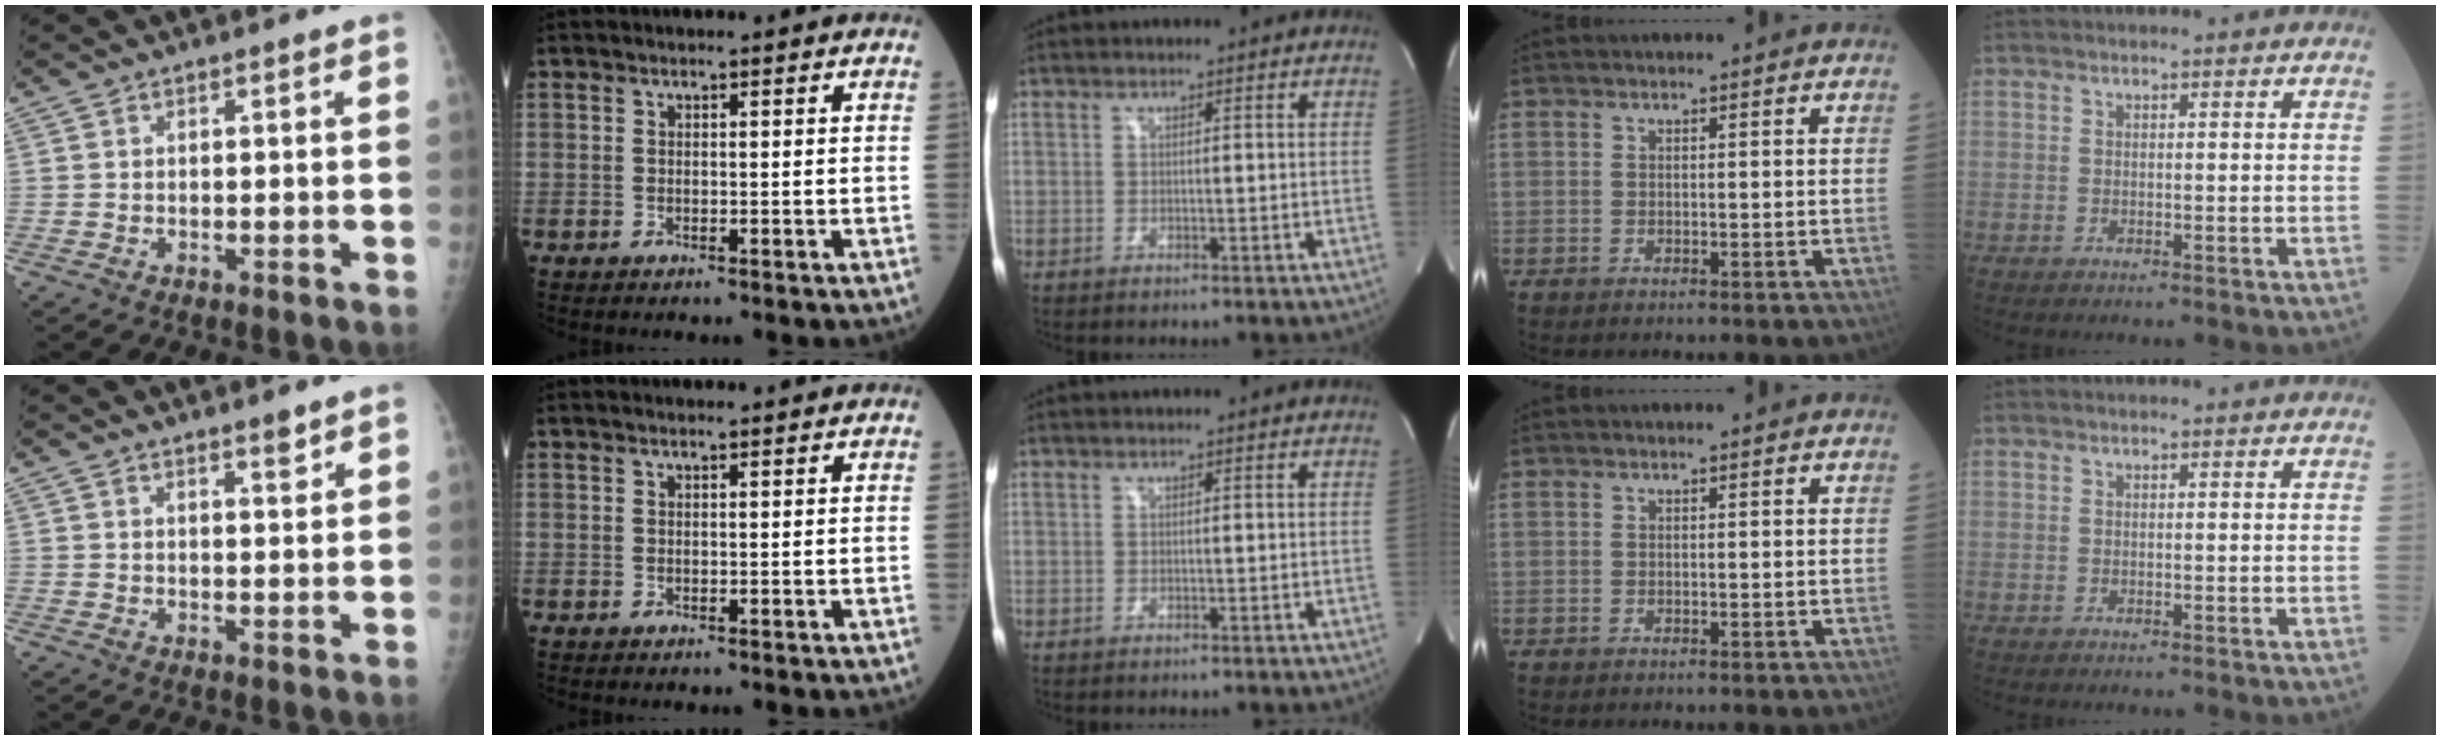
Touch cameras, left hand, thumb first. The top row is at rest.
{"thumb": {"total": 2.5, "force": [1.9, 0.5, 1.5], "torque": [-0.017, -0.015, 0.030]}, "index": {"total": 1.2, "force": [1.1, 0.1, 0.6], "torque": [-0.010, 0.012, 0.019]}}